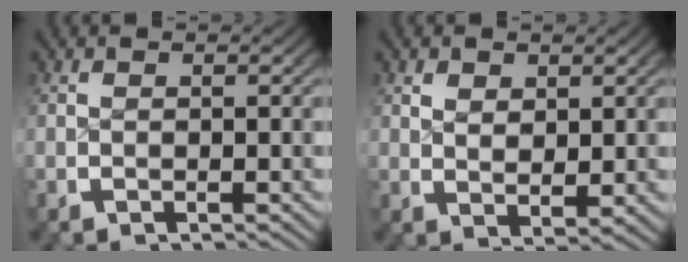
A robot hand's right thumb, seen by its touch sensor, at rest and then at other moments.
{"total": 2.1, "force": [1.2, 1.1, 1.3], "torque": [-0.020, -0.011, 0.032]}